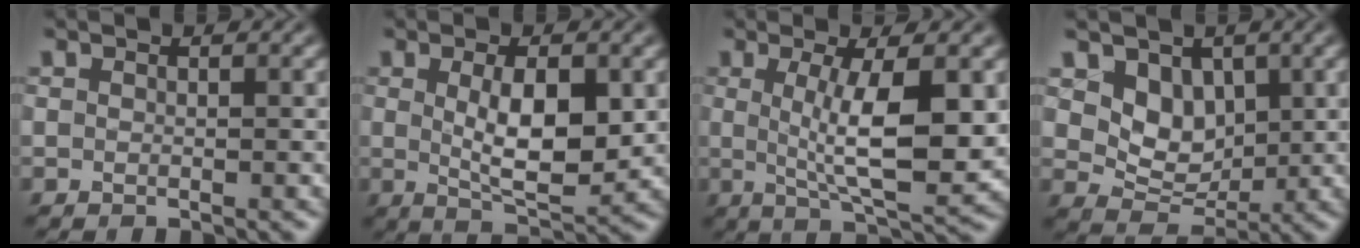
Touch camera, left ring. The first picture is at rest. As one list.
[{"total": 6.0, "force": [0.5, 2.4, 5.5], "torque": [-0.096, -0.007, 0.015]}, {"total": 7.5, "force": [0.8, 1.8, 7.2], "torque": [-0.116, -0.010, 0.017]}, {"total": 4.2, "force": [1.5, 3.2, 2.3], "torque": [-0.046, -0.015, 0.023]}]